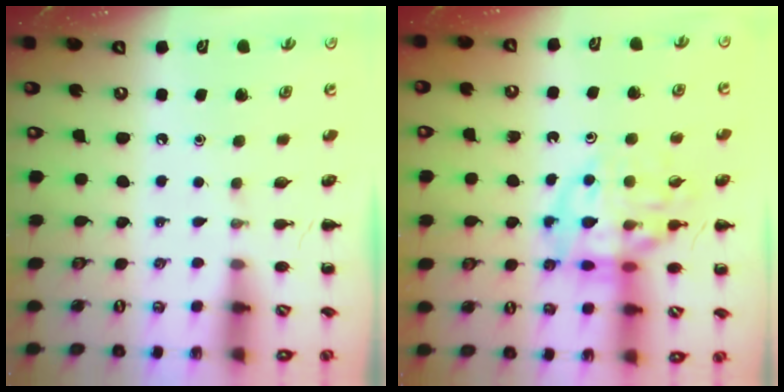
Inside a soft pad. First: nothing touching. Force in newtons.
{"total": 14.0, "press": 13.8, "slide": 2.1}